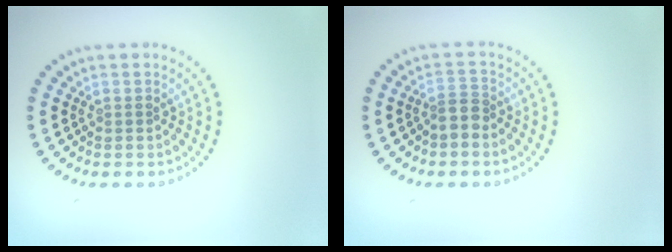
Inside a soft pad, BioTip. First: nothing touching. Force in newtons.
{"total": 1.7, "press": 1.2, "slide": 1.1}